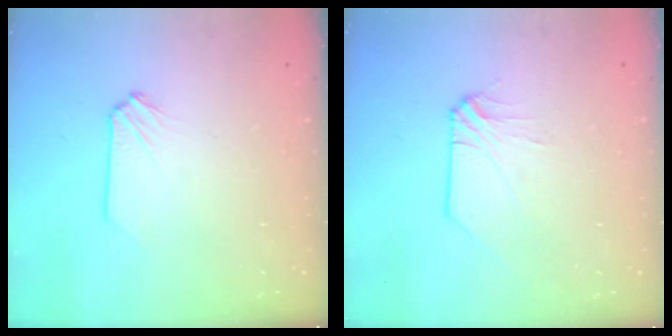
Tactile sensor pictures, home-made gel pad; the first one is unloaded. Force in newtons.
{"total": 0.0}